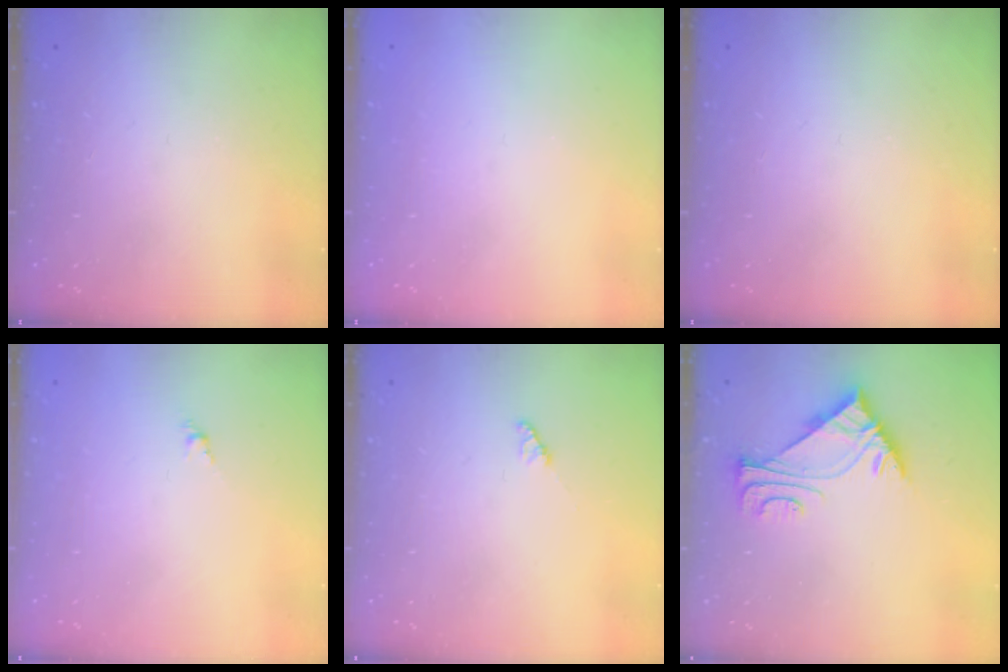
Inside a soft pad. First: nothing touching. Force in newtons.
{"total": 1.3, "press": 1.3, "slide": 0.2}
{"total": 0.0}
{"total": 1.6, "press": 1.5, "slide": 0.5}
{"total": 2.2, "press": 2.2, "slide": 0.3}
{"total": 5.7, "press": 5.6, "slide": 0.9}